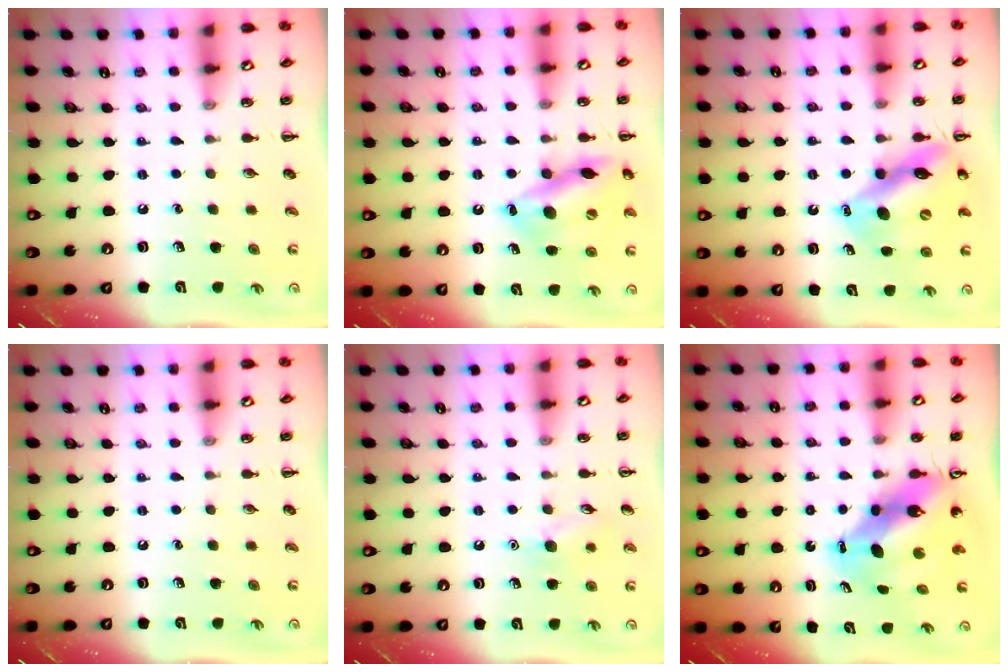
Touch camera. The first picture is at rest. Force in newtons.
{"total": 15.9, "press": 15.6, "slide": 2.9}
{"total": 13.3, "press": 12.7, "slide": 4.0}
{"total": 0.0}
{"total": 7.6, "press": 7.5, "slide": 1.5}
{"total": 9.6, "press": 9.2, "slide": 2.8}